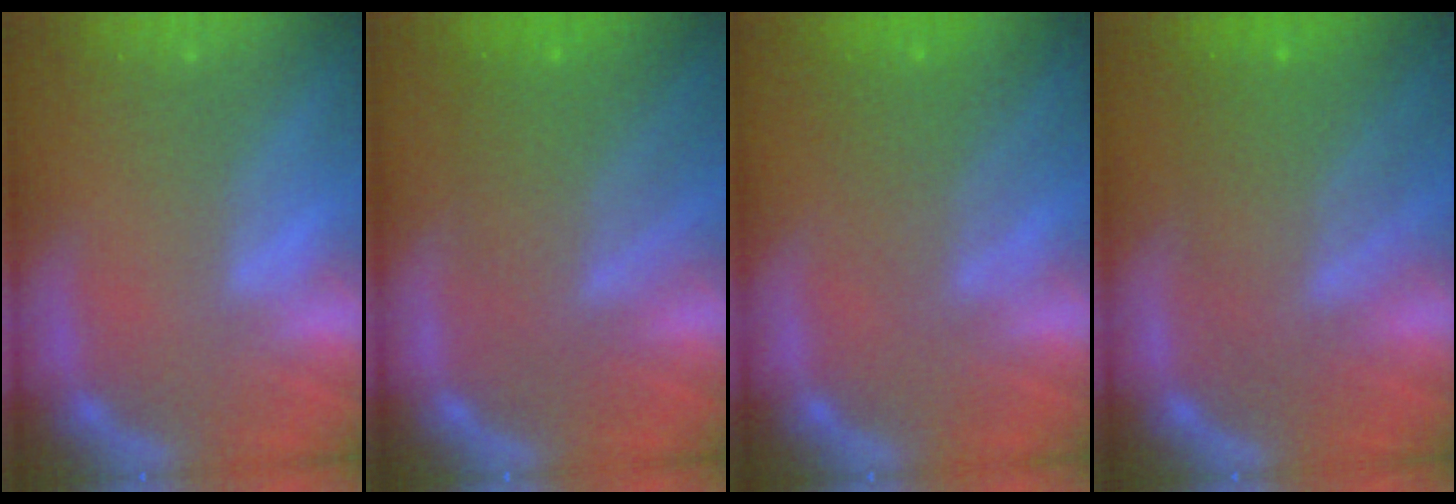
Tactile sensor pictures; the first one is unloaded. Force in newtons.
{"total": 7.0}
{"total": 4.1}
{"total": 7.5}